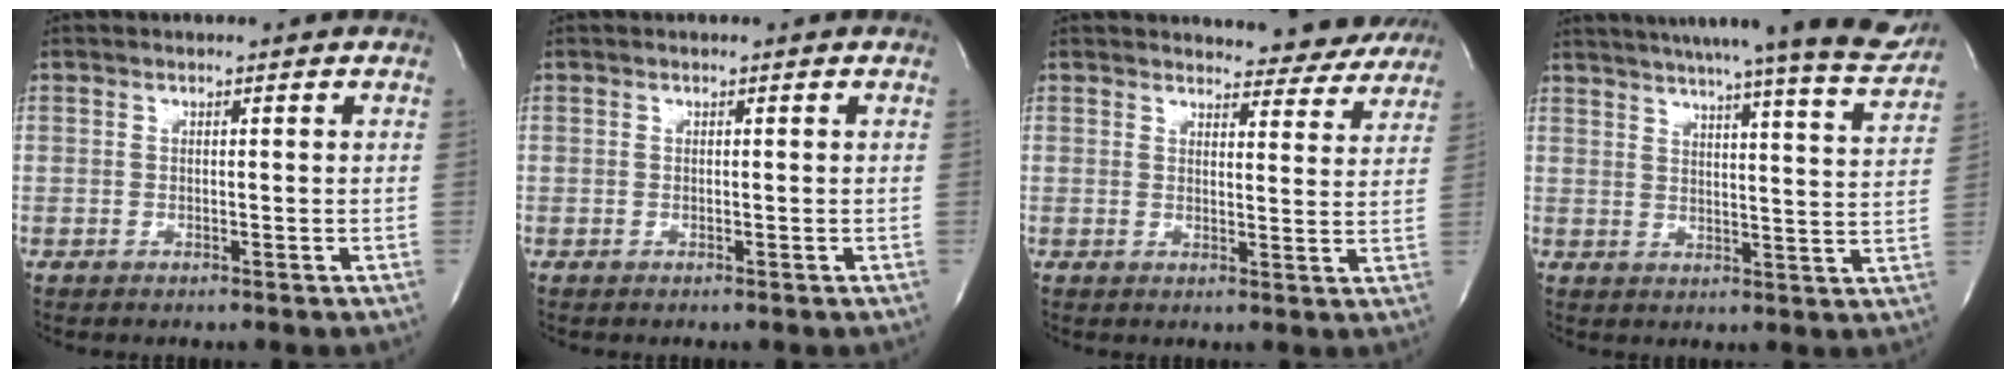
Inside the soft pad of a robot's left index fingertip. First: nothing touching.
{"total": 0.0}
{"total": 10.0, "force": [9.7, 2.3, 0.9], "torque": [0.014, -0.022, 0.092]}
{"total": 22.5, "force": [20.2, 0.4, 9.9], "torque": [-0.145, -0.048, 0.246]}